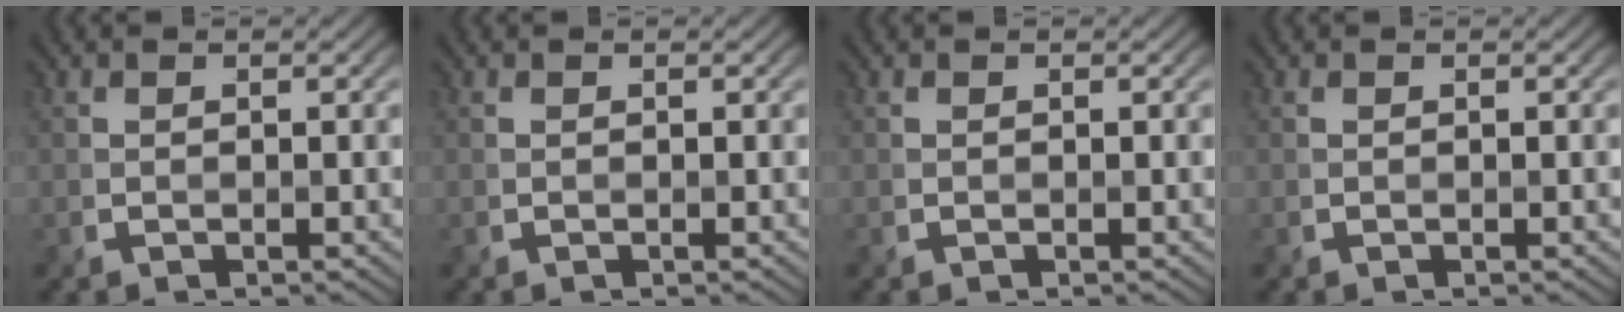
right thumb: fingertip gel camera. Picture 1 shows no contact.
{"total": 0.0}
{"total": 0.0}
{"total": 0.0}